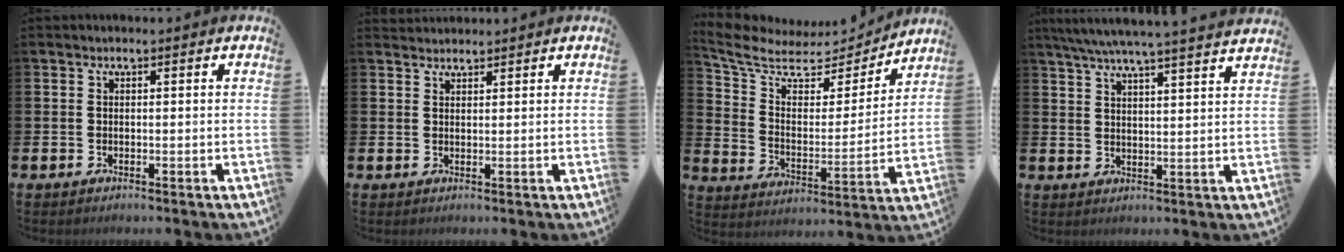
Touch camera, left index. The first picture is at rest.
{"total": 1.8, "force": [1.7, 0.5, -0.2], "torque": [0.015, -0.008, 0.030]}
{"total": 7.5, "force": [6.5, 3.2, 1.9], "torque": [-0.077, -0.048, 0.108]}
{"total": 6.4, "force": [6.0, -0.4, 1.9], "torque": [-0.060, -0.033, 0.108]}